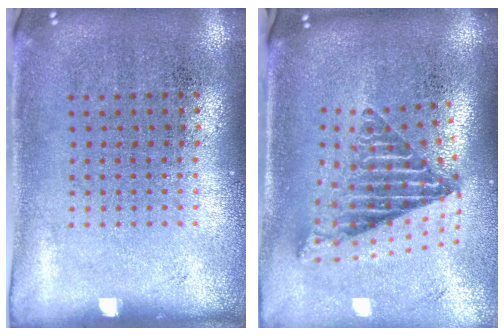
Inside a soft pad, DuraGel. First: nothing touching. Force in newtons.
{"total": 2.6, "press": 1.6, "slide": 2.0}